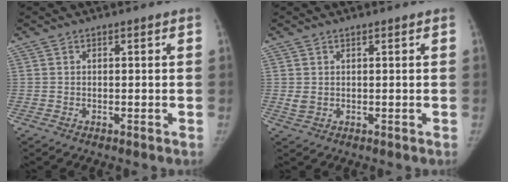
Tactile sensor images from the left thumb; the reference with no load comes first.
{"total": 1.8, "force": [0.7, 1.0, 1.3], "torque": [-0.028, 0.001, 0.021]}